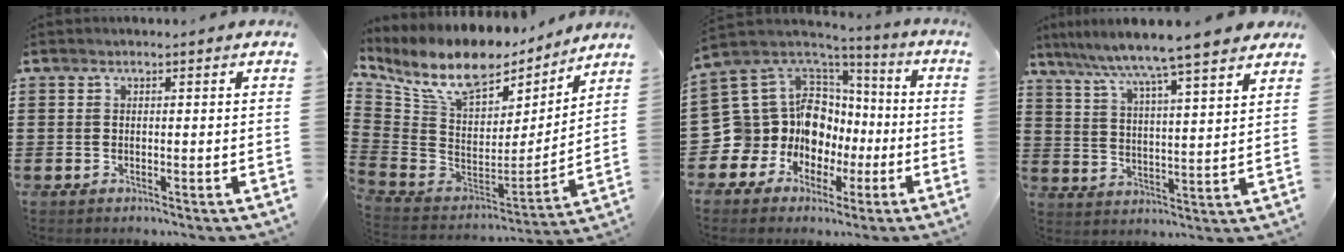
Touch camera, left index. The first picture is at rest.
{"total": 10.1, "force": [7.4, 4.4, 5.4], "torque": [-0.136, -0.052, 0.130]}
{"total": 14.4, "force": [-1.1, 13.4, 5.3], "torque": [-0.147, -0.033, 0.003]}
{"total": 6.9, "force": [6.2, -0.9, 2.8], "torque": [-0.081, -0.043, 0.100]}